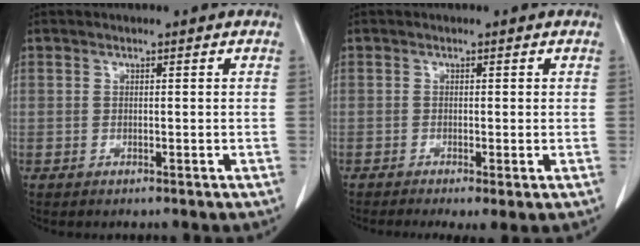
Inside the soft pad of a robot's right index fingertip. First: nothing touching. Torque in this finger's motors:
{"motor_torque": [1.09, -1.05, 0.41, 0.09]}